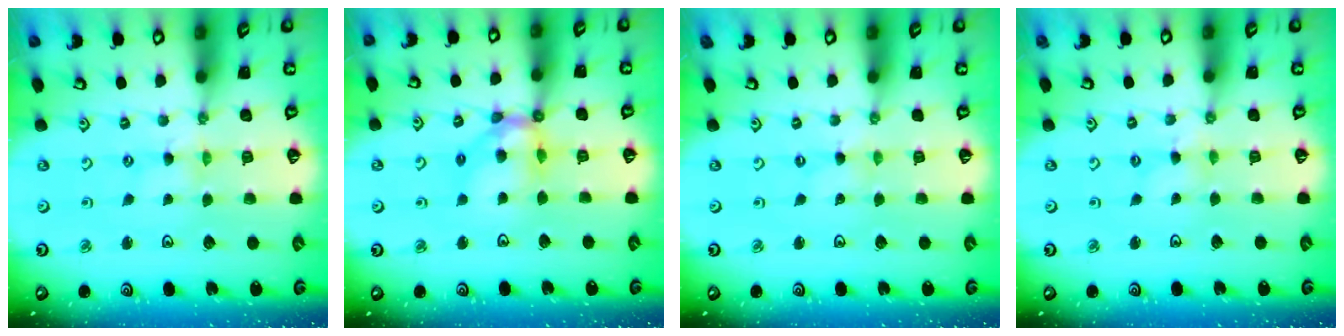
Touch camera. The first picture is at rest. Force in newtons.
{"total": 11.9, "press": 11.8, "slide": 1.4}
{"total": 0.0}
{"total": 0.9, "press": 0.9, "slide": 0.3}